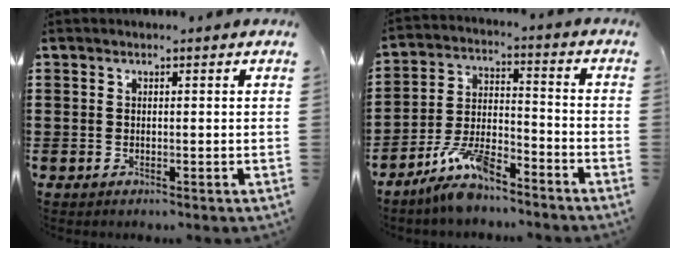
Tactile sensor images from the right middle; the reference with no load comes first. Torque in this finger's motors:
{"motor_torque": [0.26, -0.22, 0.23, 0.03]}